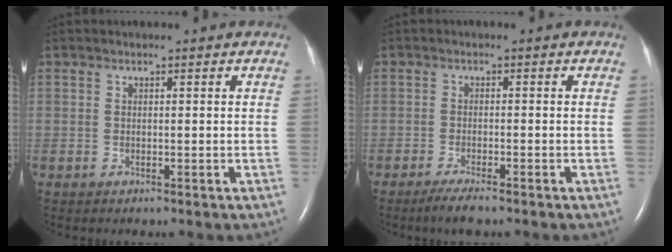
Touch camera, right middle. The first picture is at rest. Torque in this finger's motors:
{"motor_torque": [-0.03, 0.03, 0.01, 0.03]}